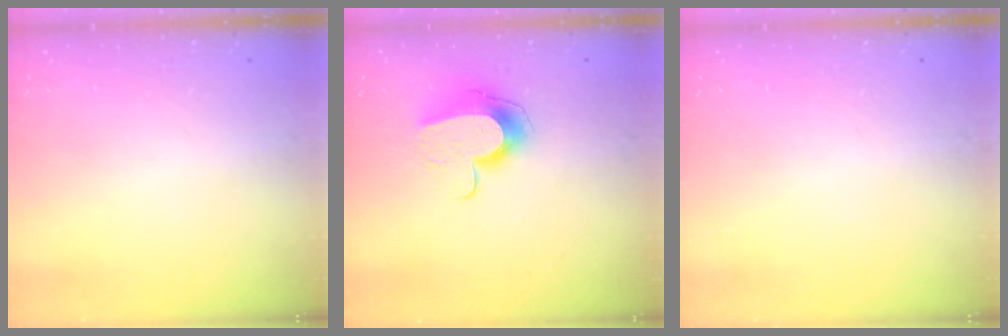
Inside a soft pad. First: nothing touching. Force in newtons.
{"total": 10.8, "press": 10.8, "slide": 0.5}
{"total": 0.0}